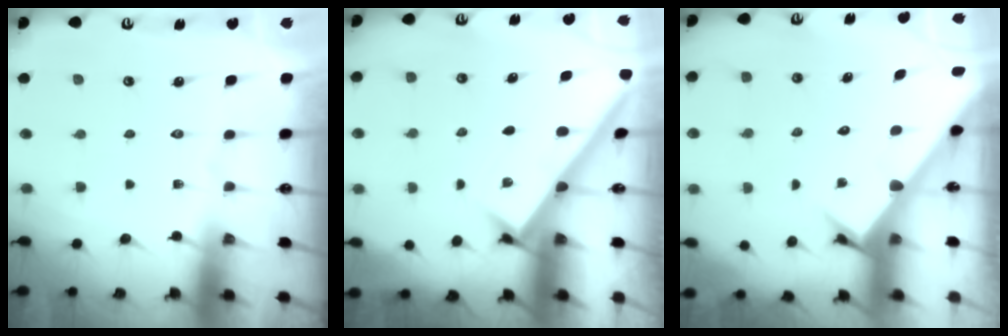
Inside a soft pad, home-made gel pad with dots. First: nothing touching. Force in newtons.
{"total": 2.6, "press": 2.5, "slide": 0.3}
{"total": 3.4, "press": 3.4, "slide": 0.2}